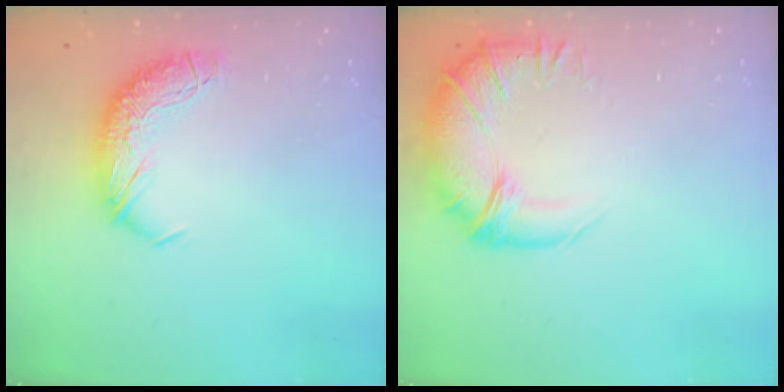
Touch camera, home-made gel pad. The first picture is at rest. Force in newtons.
{"total": 2.9, "press": 0.7, "slide": 2.8}